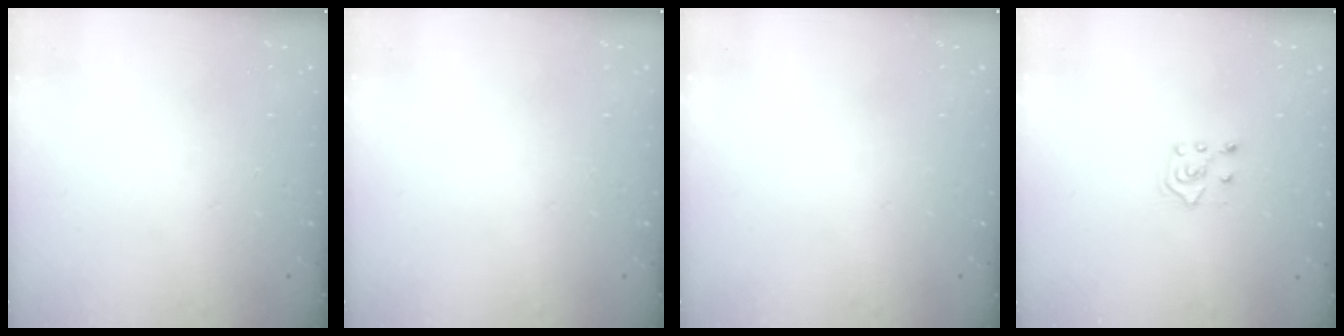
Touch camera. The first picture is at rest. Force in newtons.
{"total": 0.0}
{"total": 0.0}
{"total": 5.5, "press": 5.5, "slide": 0.4}